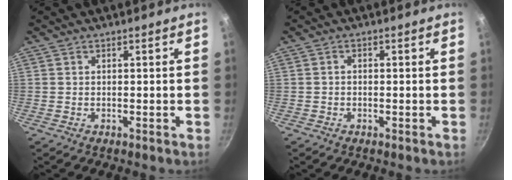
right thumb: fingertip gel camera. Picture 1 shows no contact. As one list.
[{"total": 0.8, "force": [-0.4, 0.6, 0.5], "torque": [-0.009, 0.006, -0.007]}]